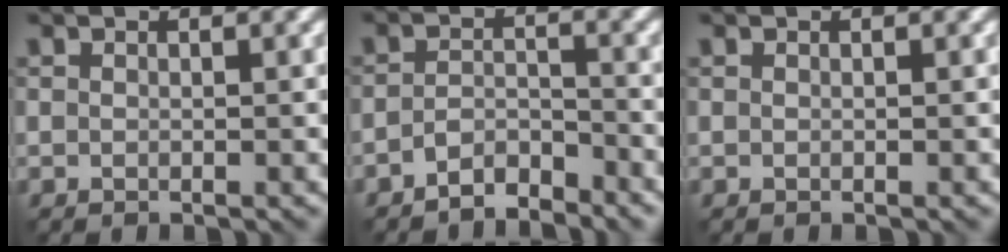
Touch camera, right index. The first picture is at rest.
{"total": 2.5, "force": [-2.3, 0.6, 0.9], "torque": [-0.018, 0.006, -0.048]}
{"total": 0.0}